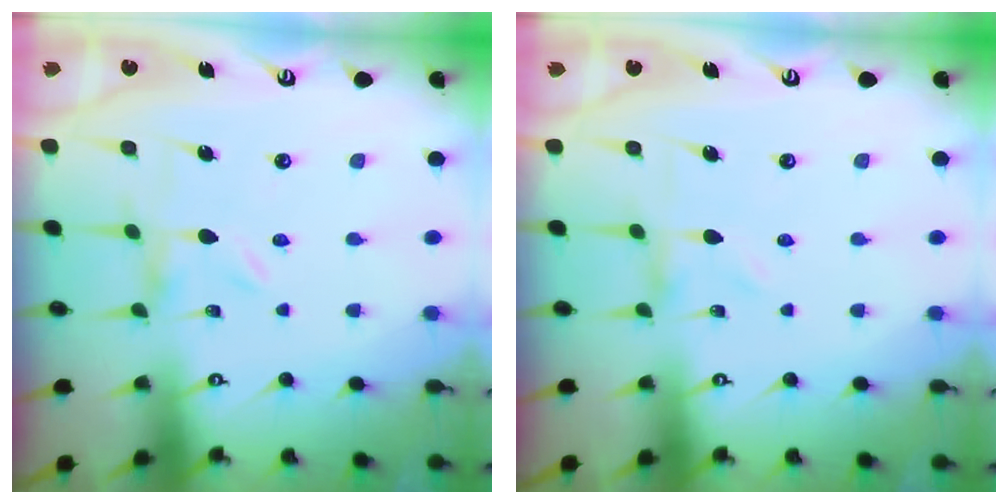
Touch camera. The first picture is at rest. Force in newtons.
{"total": 0.5, "press": 0.5, "slide": 0.2}